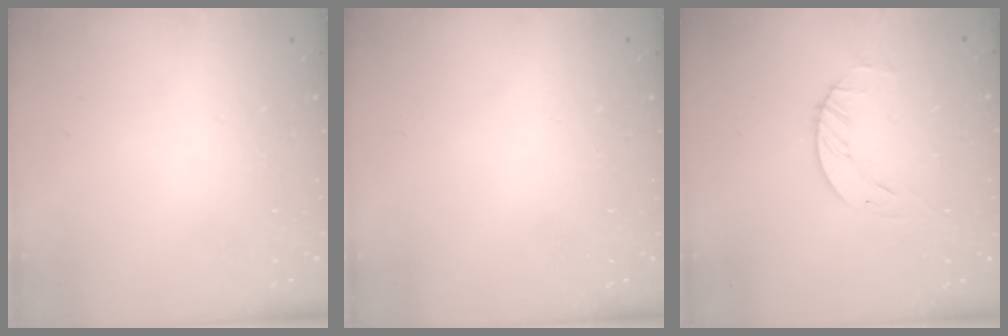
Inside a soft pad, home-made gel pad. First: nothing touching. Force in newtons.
{"total": 0.0}
{"total": 3.5, "press": 3.4, "slide": 0.4}